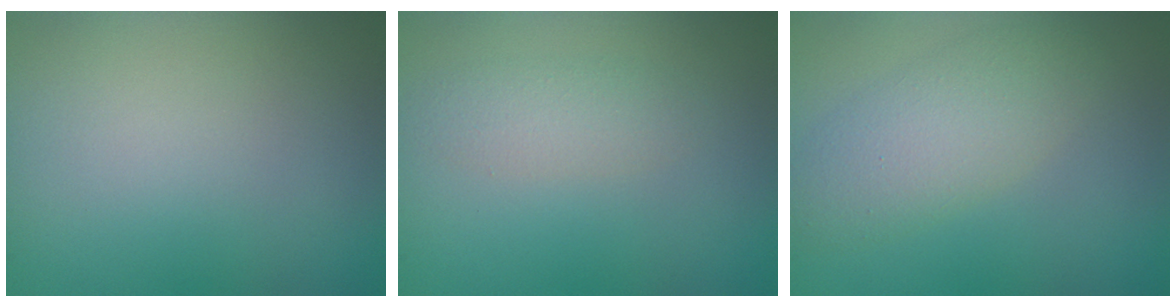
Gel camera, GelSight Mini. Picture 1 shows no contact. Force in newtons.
{"total": 1.7, "press": 1.7, "slide": 0.1}
{"total": 3.8, "press": 3.8, "slide": 0.0}